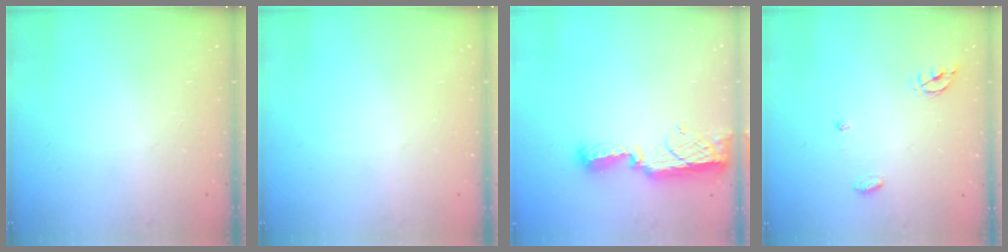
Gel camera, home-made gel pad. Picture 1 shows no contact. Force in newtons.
{"total": 0.0}
{"total": 11.5, "press": 10.3, "slide": 5.0}
{"total": 5.0, "press": 5.0, "slide": 0.5}